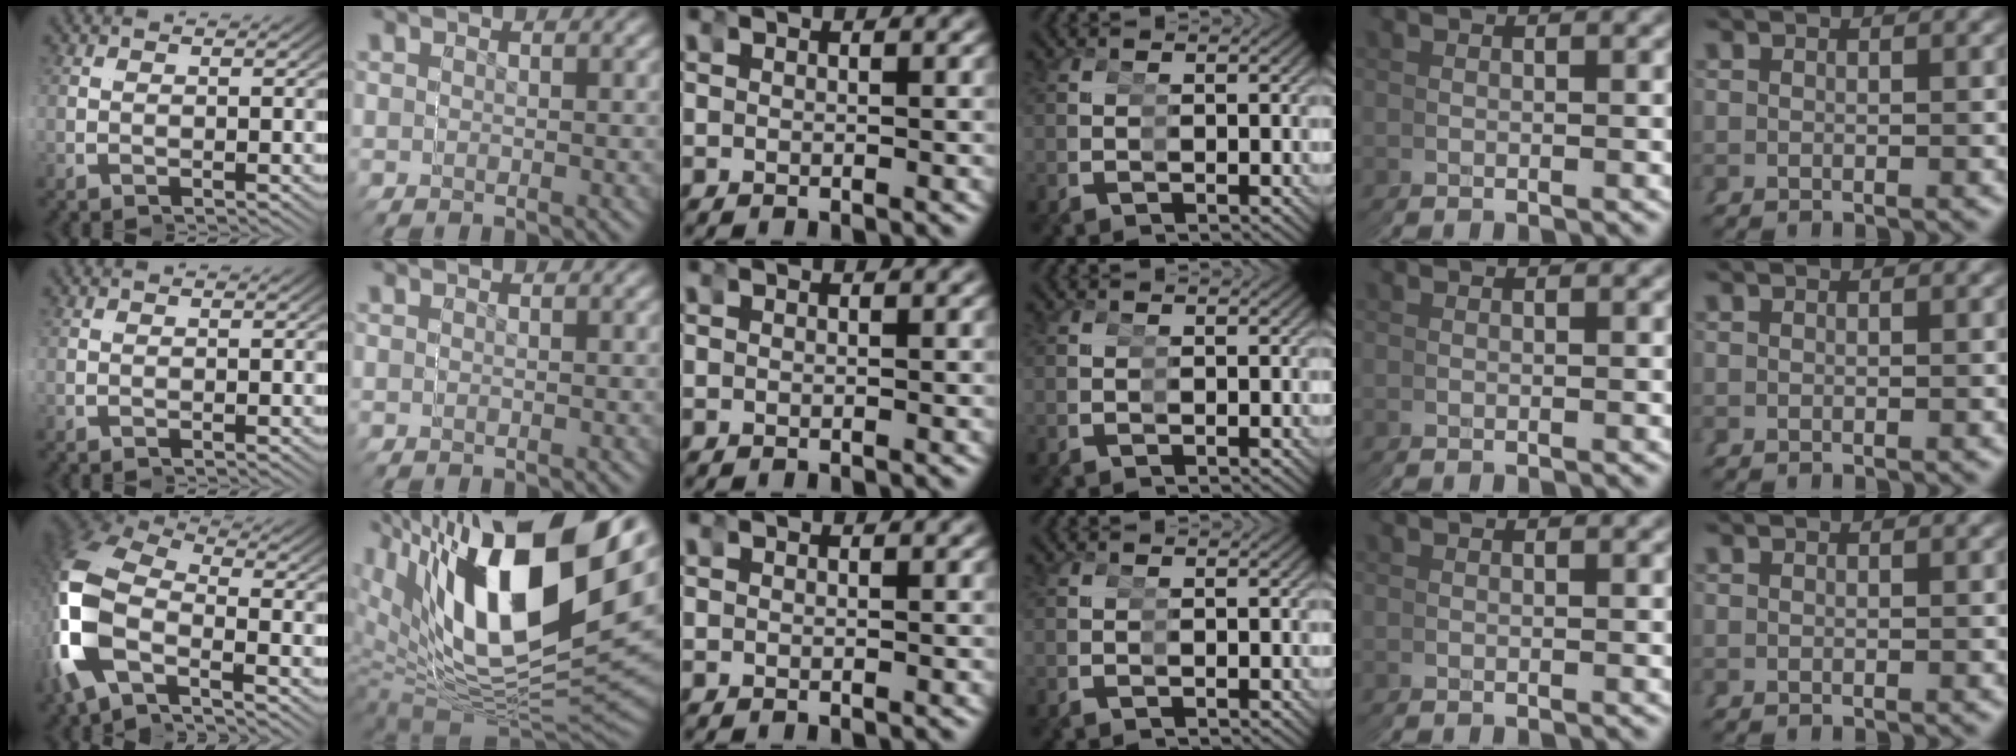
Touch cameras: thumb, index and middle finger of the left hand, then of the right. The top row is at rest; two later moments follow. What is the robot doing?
{"motion": "grasp_and_lifting", "object": "scissors"}